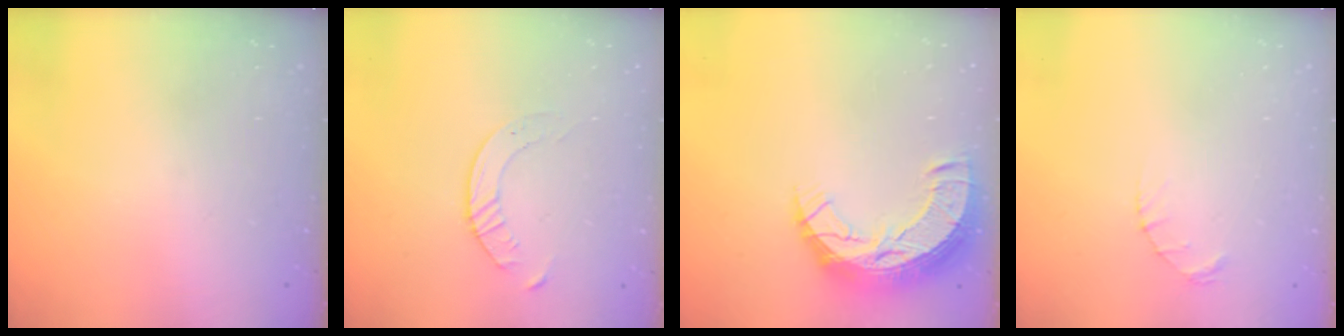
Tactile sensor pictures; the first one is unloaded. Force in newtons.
{"total": 4.6, "press": 4.5, "slide": 0.6}
{"total": 13.4, "press": 13.4, "slide": 0.9}
{"total": 1.2, "press": 1.1, "slide": 0.2}